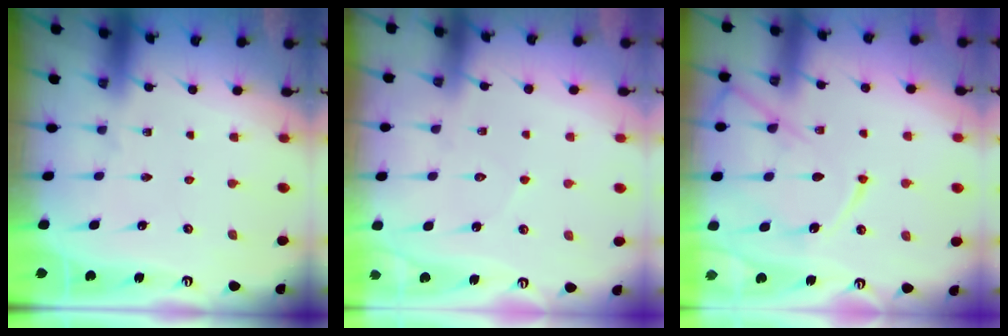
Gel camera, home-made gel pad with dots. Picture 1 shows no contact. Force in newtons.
{"total": 4.9, "press": 4.9, "slide": 0.6}
{"total": 11.6, "press": 11.5, "slide": 1.2}